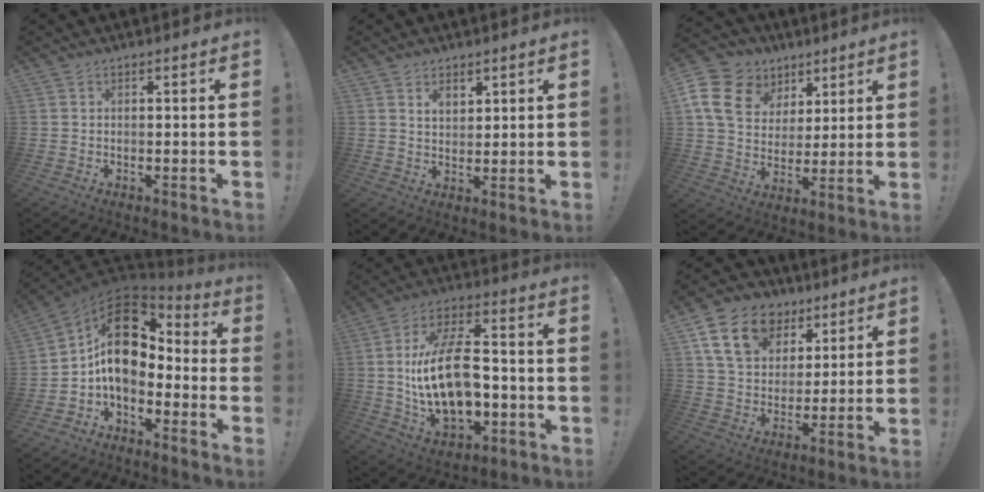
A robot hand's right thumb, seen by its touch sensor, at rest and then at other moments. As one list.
[{"total": 3.8, "force": [2.6, 2.4, 1.4], "torque": [-0.018, -0.017, 0.047]}, {"total": 16.5, "force": [7.2, 12.6, 7.8], "torque": [-0.122, -0.030, 0.148]}, {"total": 16.3, "force": [2.5, 11.0, 11.8], "torque": [-0.182, -0.004, 0.049]}, {"total": 21.2, "force": [-2.0, 12.0, 17.4], "torque": [-0.320, 0.006, -0.035]}, {"total": 17.8, "force": [8.4, 12.6, 9.3], "torque": [-0.145, -0.031, 0.160]}]